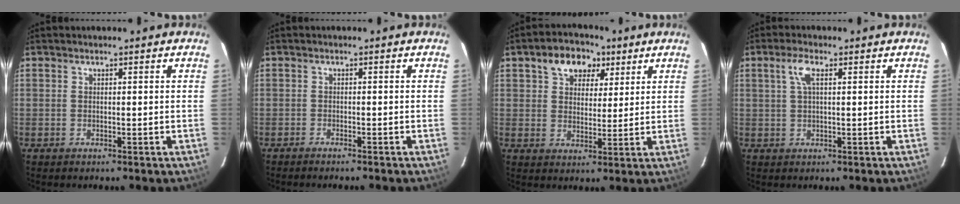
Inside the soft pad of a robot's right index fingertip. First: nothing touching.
{"total": 2.0, "force": [-1.8, 0.1, 0.8], "torque": [-0.028, -0.007, -0.033]}
{"total": 8.8, "force": [4.6, 6.1, 4.4], "torque": [-0.080, 0.025, 0.074]}
{"total": 3.4, "force": [1.2, 1.0, 3.0], "torque": [-0.063, 0.008, 0.023]}